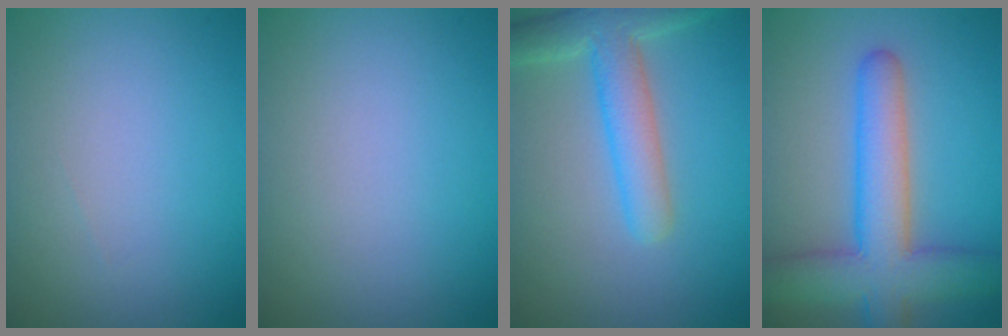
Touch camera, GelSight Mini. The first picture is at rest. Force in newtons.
{"total": 0.0}
{"total": 5.4, "press": 5.4, "slide": 0.4}
{"total": 7.8, "press": 7.8, "slide": 0.3}